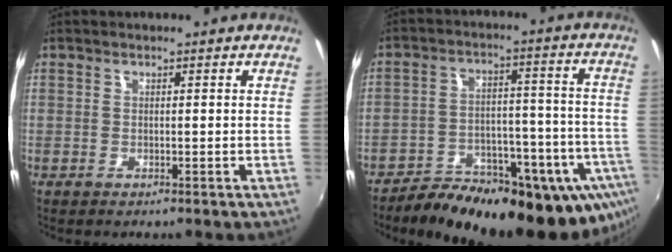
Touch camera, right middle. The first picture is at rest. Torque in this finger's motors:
{"motor_torque": [1.16, -0.98, 1.05, 0.21]}